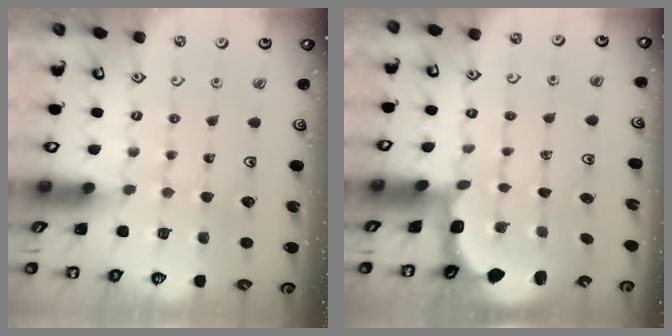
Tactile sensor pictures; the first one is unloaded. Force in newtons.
{"total": 2.6, "press": 2.0, "slide": 1.7}